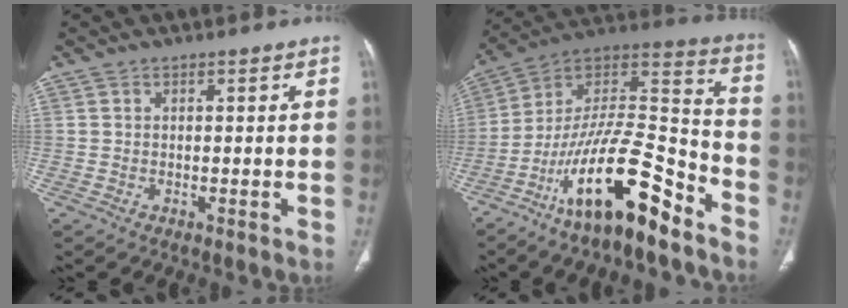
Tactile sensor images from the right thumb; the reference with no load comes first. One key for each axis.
{"total": 22.1, "fx": -13.4, "fy": 6.5, "fz": 16.4, "tx": -0.299, "ty": 0.082, "tz": -0.232}